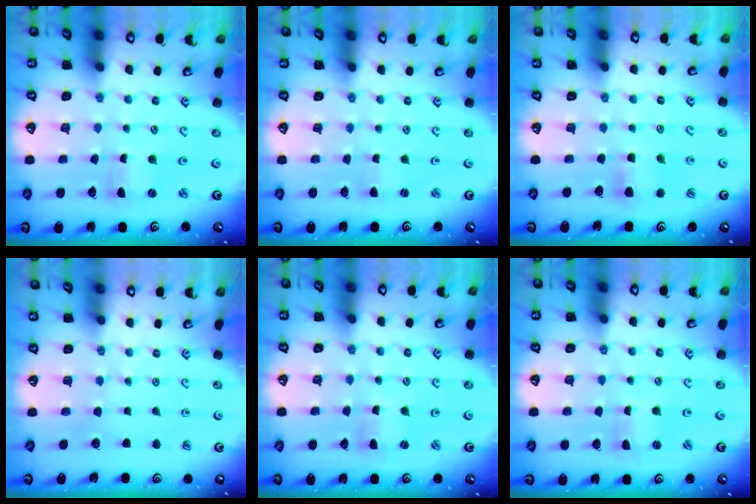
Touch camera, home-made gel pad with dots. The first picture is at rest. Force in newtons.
{"total": 0.6, "press": 0.6, "slide": 0.1}
{"total": 5.2, "press": 5.1, "slide": 0.7}
{"total": 0.0}
{"total": 1.2, "press": 1.2, "slide": 0.1}
{"total": 0.6, "press": 0.5, "slide": 0.2}